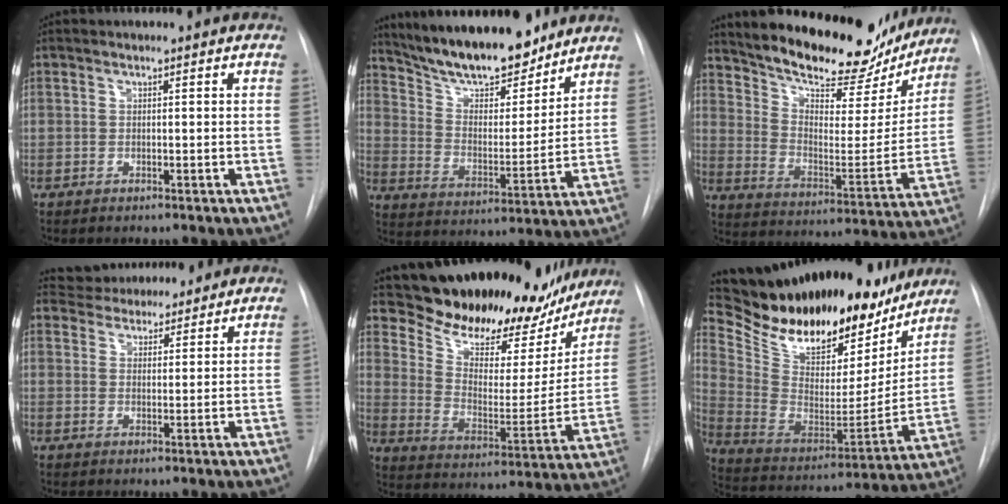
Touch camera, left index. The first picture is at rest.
{"total": 17.3, "force": [15.0, 4.0, 7.6], "torque": [-0.122, -0.003, 0.248]}
{"total": 22.9, "force": [19.8, 7.1, 9.0], "torque": [-0.143, -0.015, 0.278]}
{"total": 9.0, "force": [8.4, 3.0, 1.5], "torque": [-0.015, 0.021, 0.119]}
{"total": 22.9, "force": [20.0, 8.5, 7.2], "torque": [-0.107, -0.025, 0.277]}
{"total": 28.4, "force": [23.8, 9.7, 12.1], "torque": [-0.223, -0.014, 0.357]}